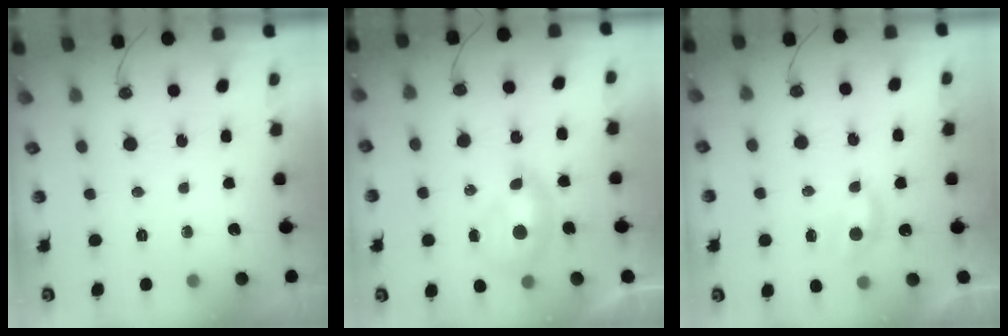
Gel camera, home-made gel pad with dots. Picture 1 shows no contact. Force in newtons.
{"total": 1.8, "press": 1.7, "slide": 0.7}
{"total": 1.7, "press": 1.6, "slide": 0.4}